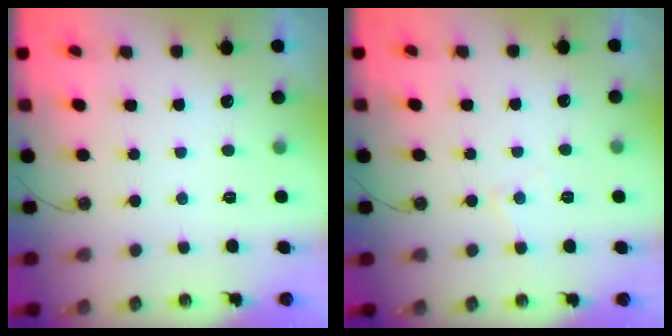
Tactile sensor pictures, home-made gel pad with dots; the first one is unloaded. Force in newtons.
{"total": 4.8, "press": 4.8, "slide": 0.7}